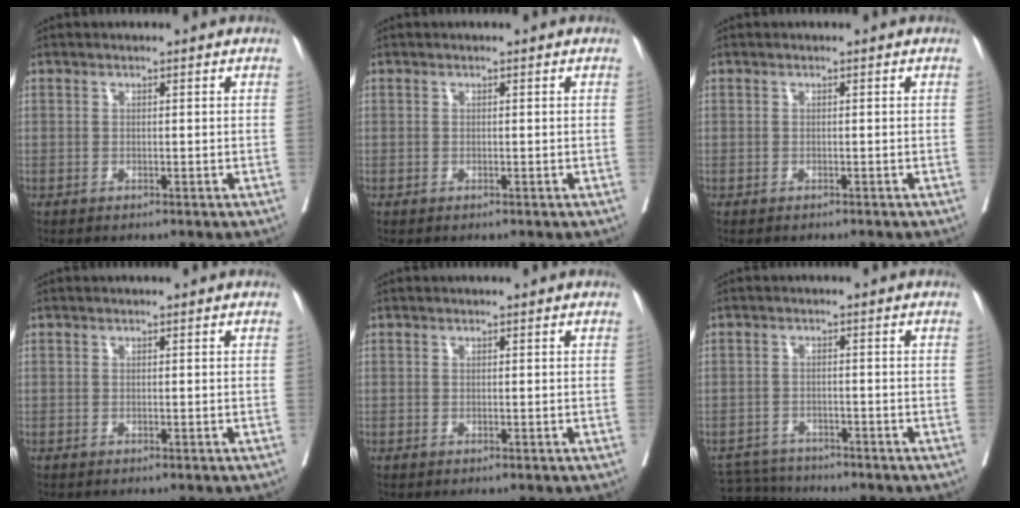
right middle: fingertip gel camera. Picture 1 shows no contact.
{"total": 0.0}
{"total": 2.1, "force": [-1.9, 0.3, 0.8], "torque": [-0.016, -0.006, -0.021]}
{"total": 0.0}
{"total": 0.0}
{"total": 5.0, "force": [-4.9, 0.6, -0.3], "torque": [0.003, -0.008, -0.085]}